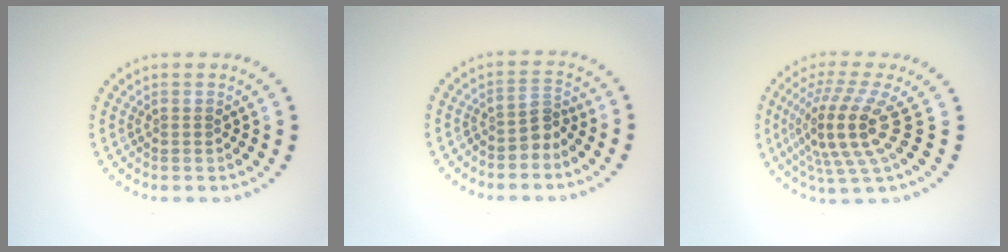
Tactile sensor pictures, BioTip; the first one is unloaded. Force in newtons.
{"total": 1.9, "press": 1.4, "slide": 1.2}
{"total": 5.3, "press": 3.9, "slide": 3.6}